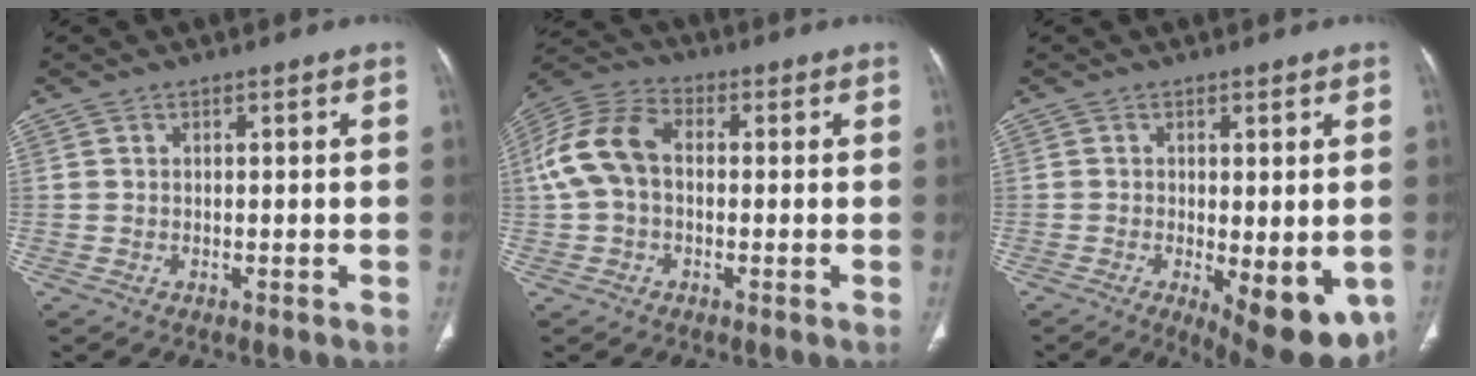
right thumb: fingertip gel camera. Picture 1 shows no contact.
{"total": 11.2, "force": [0.4, 7.6, 8.2], "torque": [-0.172, 0.034, -0.003]}
{"total": 12.3, "force": [-3.9, 4.9, 10.6], "torque": [-0.134, -0.022, -0.043]}